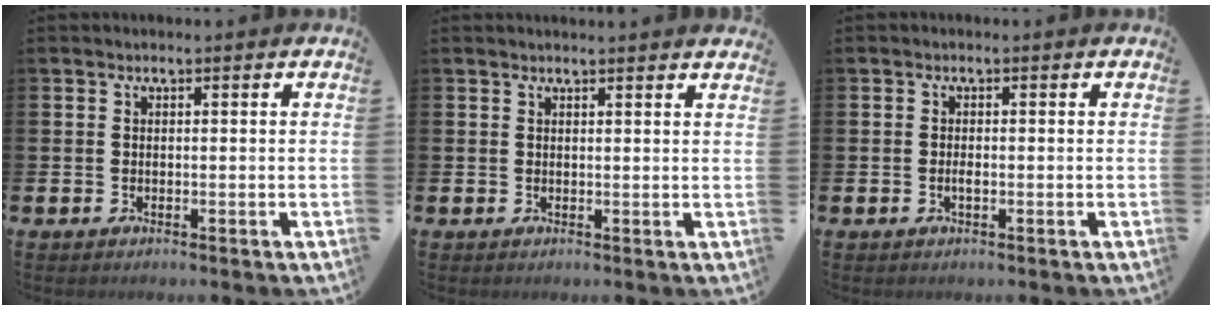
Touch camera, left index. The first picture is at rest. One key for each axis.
{"total": 1.0, "fx": 1.0, "fy": -0.2, "fz": 0.0, "tx": 0.002, "ty": -0.006, "tz": 0.019}
{"total": 0.9, "fx": -0.3, "fy": 0.3, "fz": 0.8, "tx": -0.022, "ty": 0.002, "tz": -0.005}